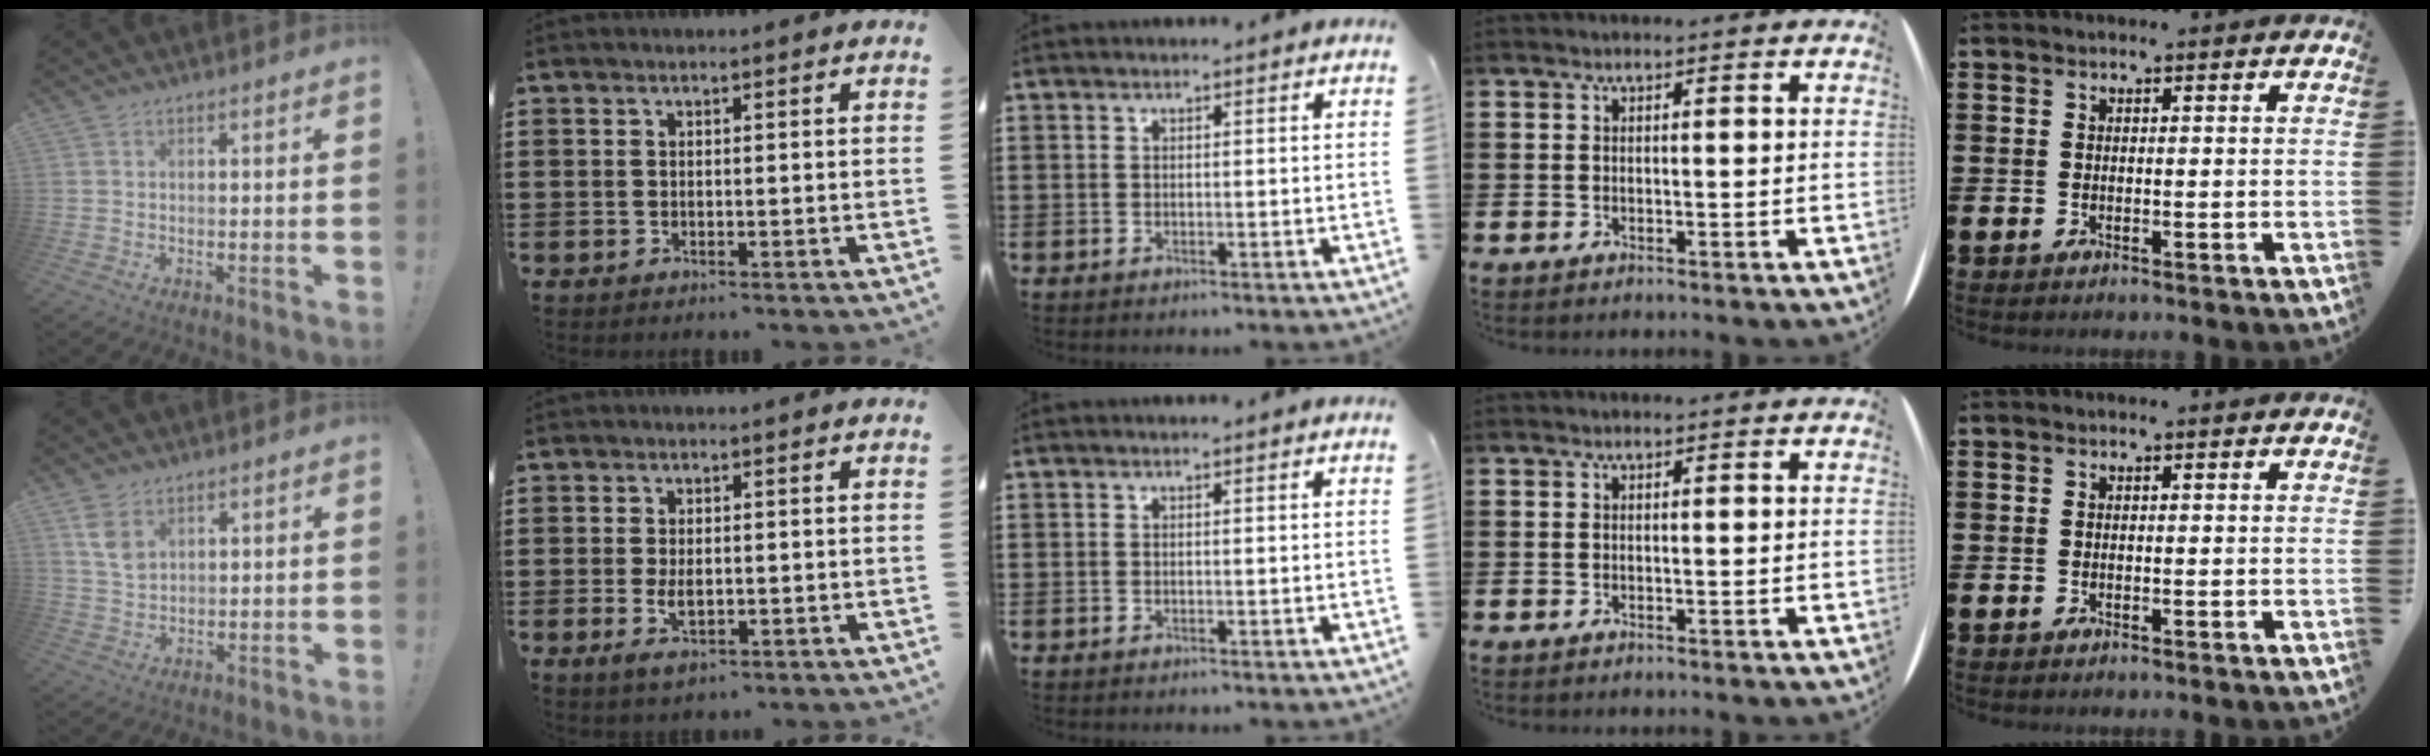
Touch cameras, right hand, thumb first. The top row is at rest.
{"thumb": {"total": 5.7, "force": [3.0, 3.3, 3.4], "torque": [-0.042, -0.017, 0.054]}, "index": {"total": 3.1, "force": [-0.5, 1.4, 2.7], "torque": [-0.059, -0.003, -0.010]}}